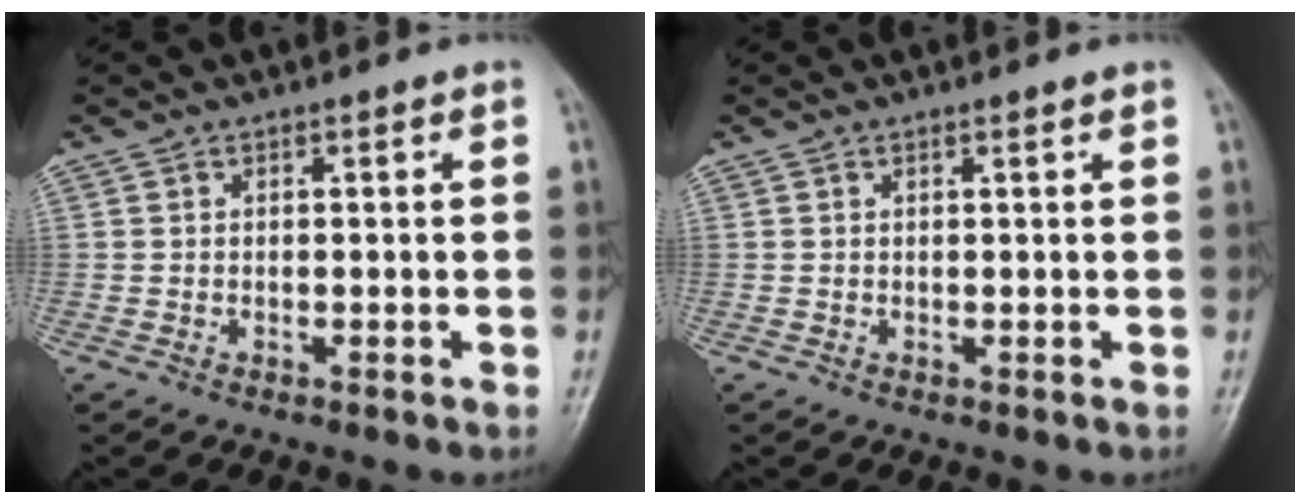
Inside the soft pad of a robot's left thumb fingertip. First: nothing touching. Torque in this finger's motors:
{"motor_torque": [-0.05, 0.05, -0.13, -0.12, 0.00]}